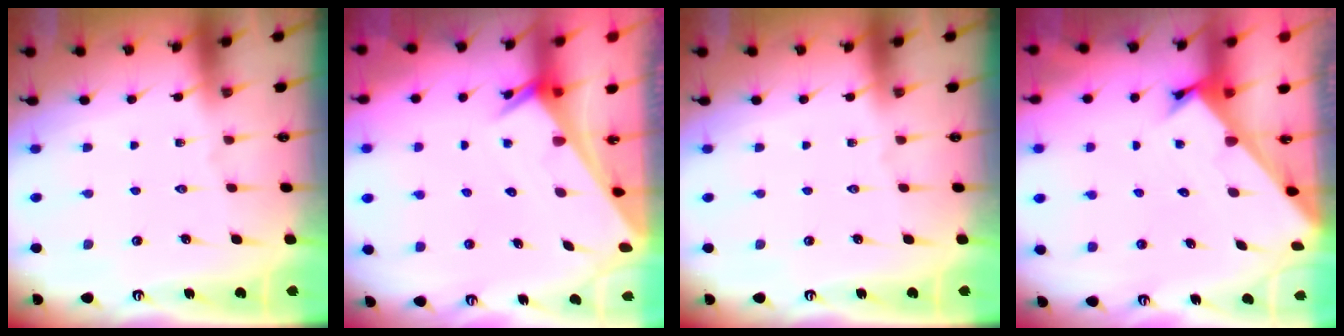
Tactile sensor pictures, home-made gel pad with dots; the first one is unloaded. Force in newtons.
{"total": 2.7, "press": 2.7, "slide": 0.1}
{"total": 0.0}
{"total": 2.4, "press": 2.4, "slide": 0.2}